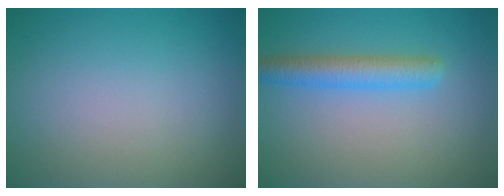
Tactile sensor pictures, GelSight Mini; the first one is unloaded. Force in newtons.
{"total": 3.5, "press": 3.5, "slide": 0.1}